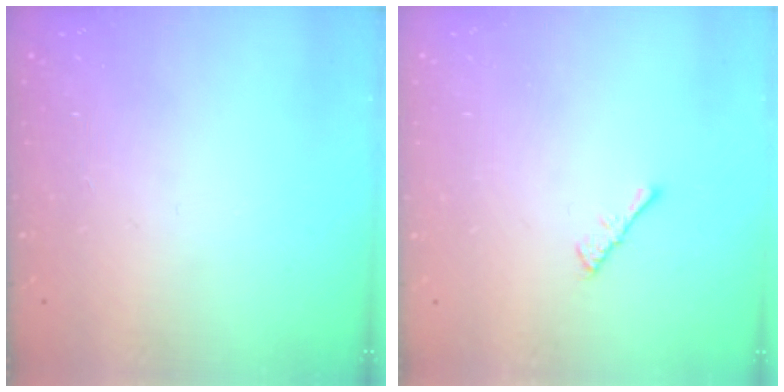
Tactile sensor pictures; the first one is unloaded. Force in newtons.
{"total": 2.2, "press": 2.1, "slide": 0.5}